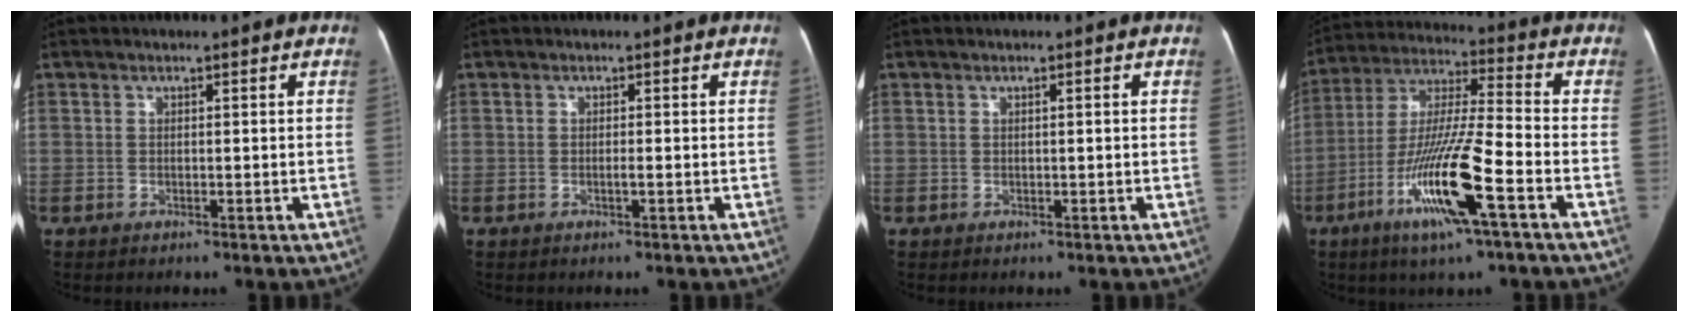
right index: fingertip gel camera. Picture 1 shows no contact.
{"total": 0.8, "force": [-0.3, 0.1, 0.8], "torque": [-0.015, 0.001, -0.006]}
{"total": 0.7, "force": [0.1, 0.2, 0.7], "torque": [-0.015, 0.006, 0.003]}
{"total": 16.2, "force": [-6.8, 0.7, 14.7], "torque": [-0.293, -0.011, -0.126]}